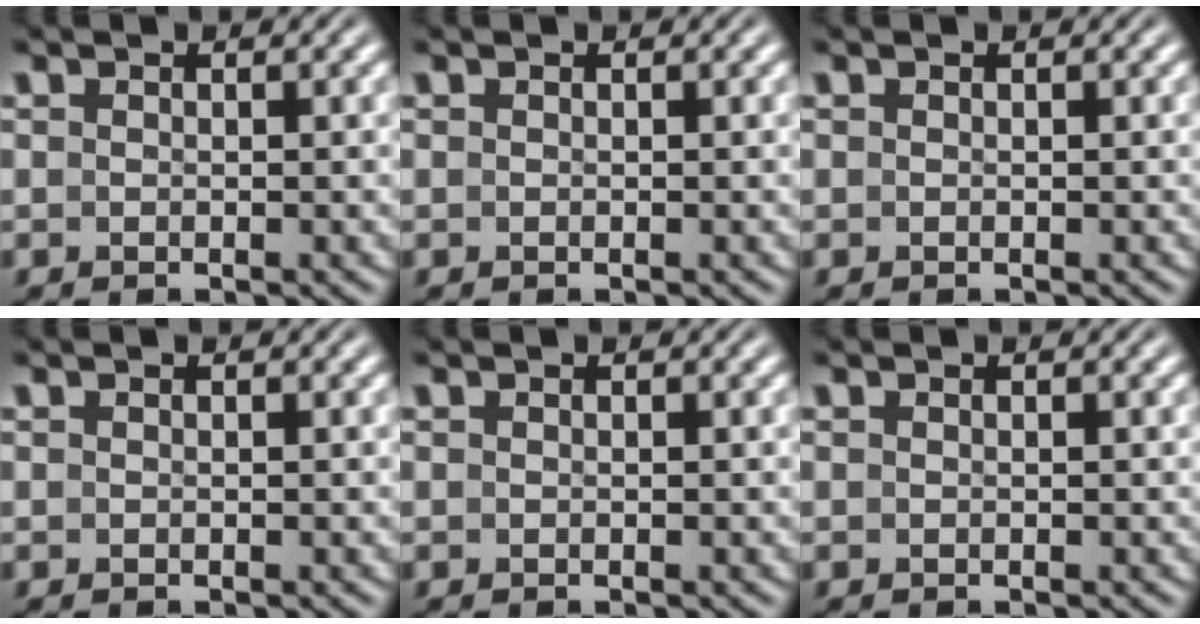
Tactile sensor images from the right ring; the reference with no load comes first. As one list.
[{"total": 0.0}, {"total": 0.0}, {"total": 0.0}, {"total": 0.0}, {"total": 0.0}]